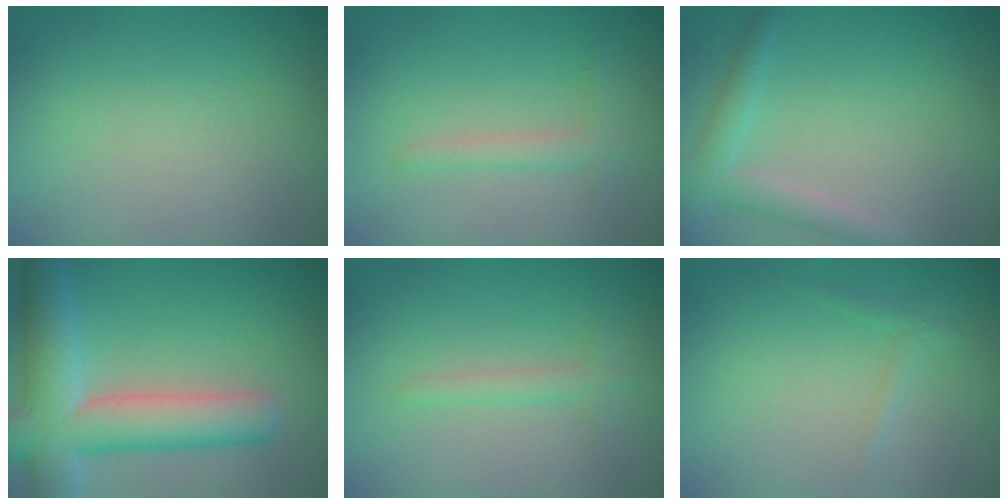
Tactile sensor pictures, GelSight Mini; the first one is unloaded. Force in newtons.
{"total": 1.5, "press": 1.5, "slide": 0.0}
{"total": 2.5, "press": 2.5, "slide": 0.2}
{"total": 8.4, "press": 8.4, "slide": 0.5}
{"total": 1.4, "press": 1.4, "slide": 0.1}
{"total": 0.9, "press": 0.9, "slide": 0.1}